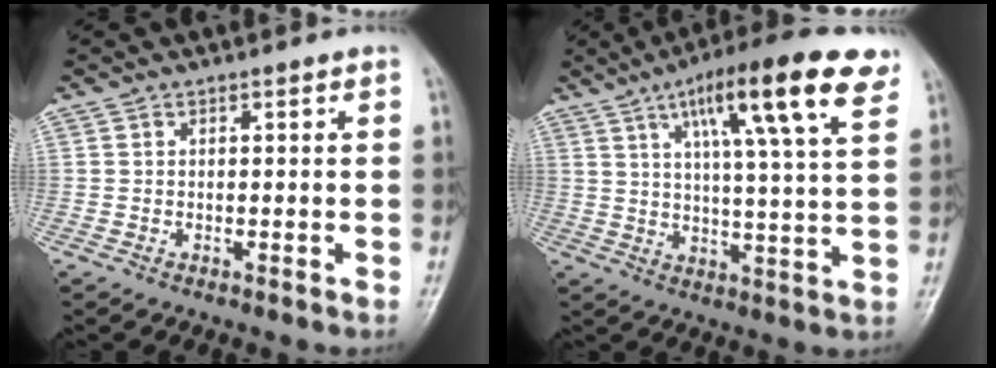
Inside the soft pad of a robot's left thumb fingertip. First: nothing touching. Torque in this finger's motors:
{"motor_torque": [0.48, 0.42, 1.74, -1.03, 0.16]}